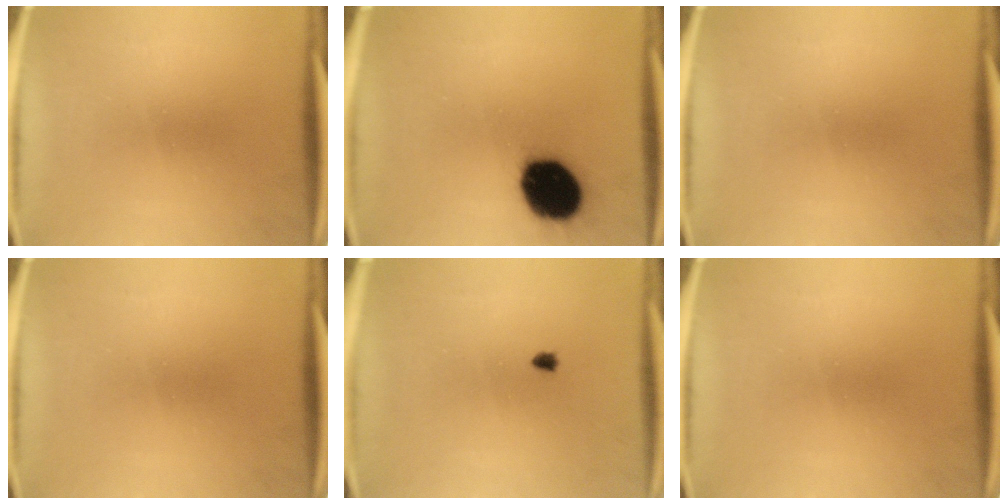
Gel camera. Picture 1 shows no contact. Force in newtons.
{"total": 19.1}
{"total": 0.0}
{"total": 0.0}
{"total": 0.6}
{"total": 0.0}